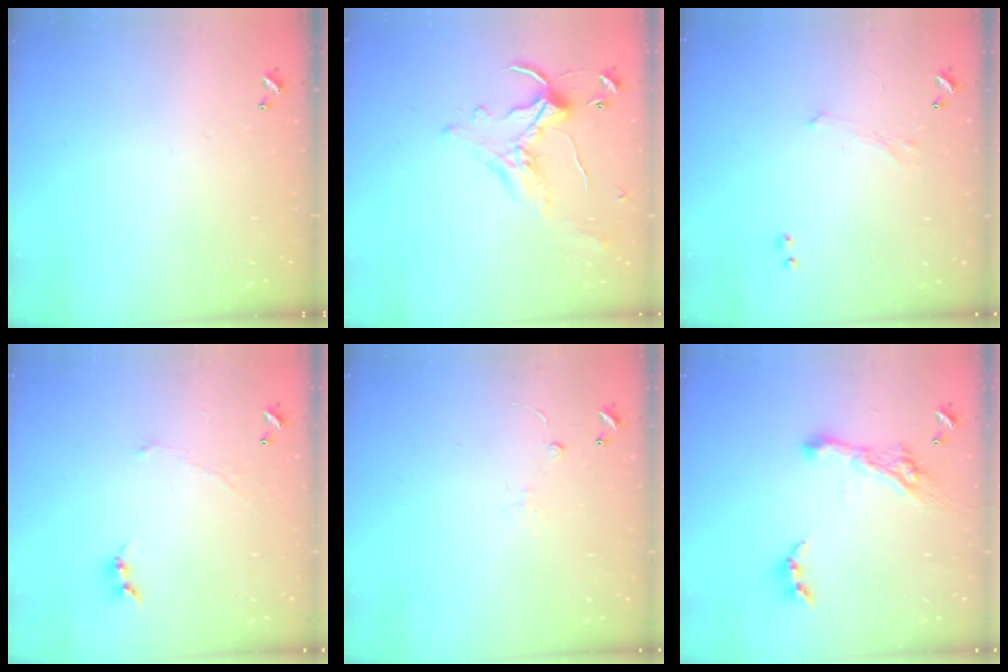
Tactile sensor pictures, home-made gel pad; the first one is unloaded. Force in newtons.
{"total": 1.1, "press": 0.3, "slide": 1.0}
{"total": 0.7, "press": 0.3, "slide": 0.6}
{"total": 0.0}
{"total": 1.6, "press": 1.5, "slide": 0.4}
{"total": 8.3, "press": 8.2, "slide": 1.2}